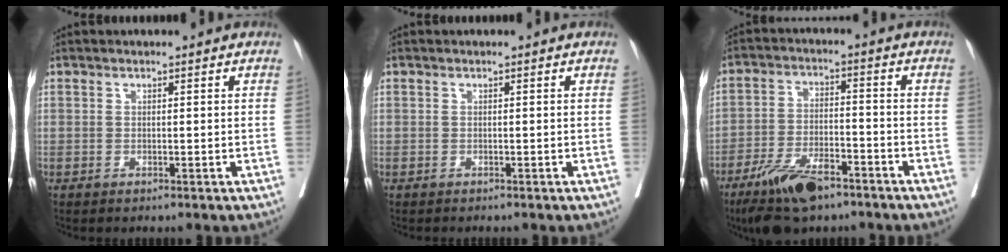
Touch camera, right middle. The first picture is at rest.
{"total": 0.5, "force": [-0.5, 0.1, 0.1], "torque": [-0.007, -0.003, -0.011]}
{"total": 11.0, "force": [-7.7, 3.5, 7.1], "torque": [-0.136, -0.014, -0.138]}